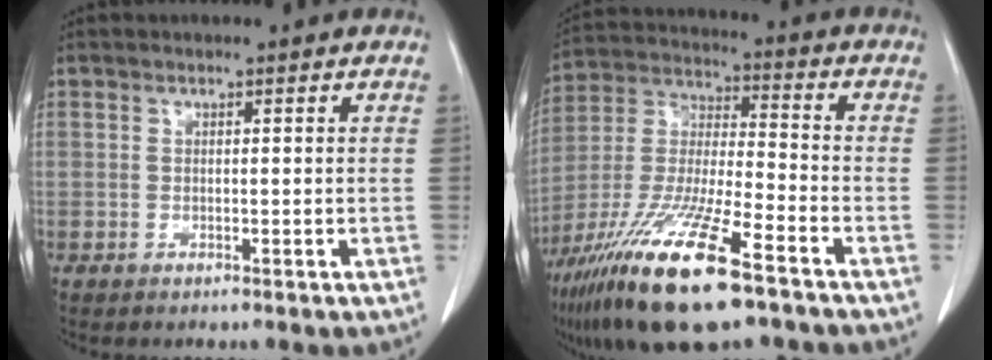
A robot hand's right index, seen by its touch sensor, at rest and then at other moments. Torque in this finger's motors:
{"motor_torque": [1.32, -0.82, 1.05, 0.21]}